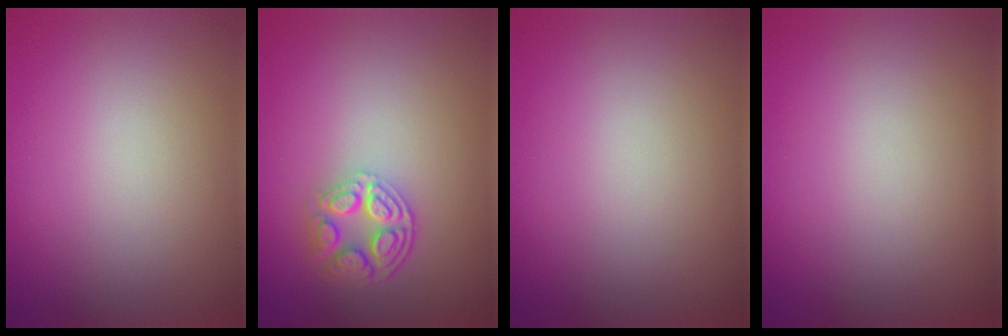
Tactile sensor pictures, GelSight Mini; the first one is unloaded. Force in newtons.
{"total": 4.5, "press": 3.5, "slide": 2.9}
{"total": 0.0}
{"total": 0.0}